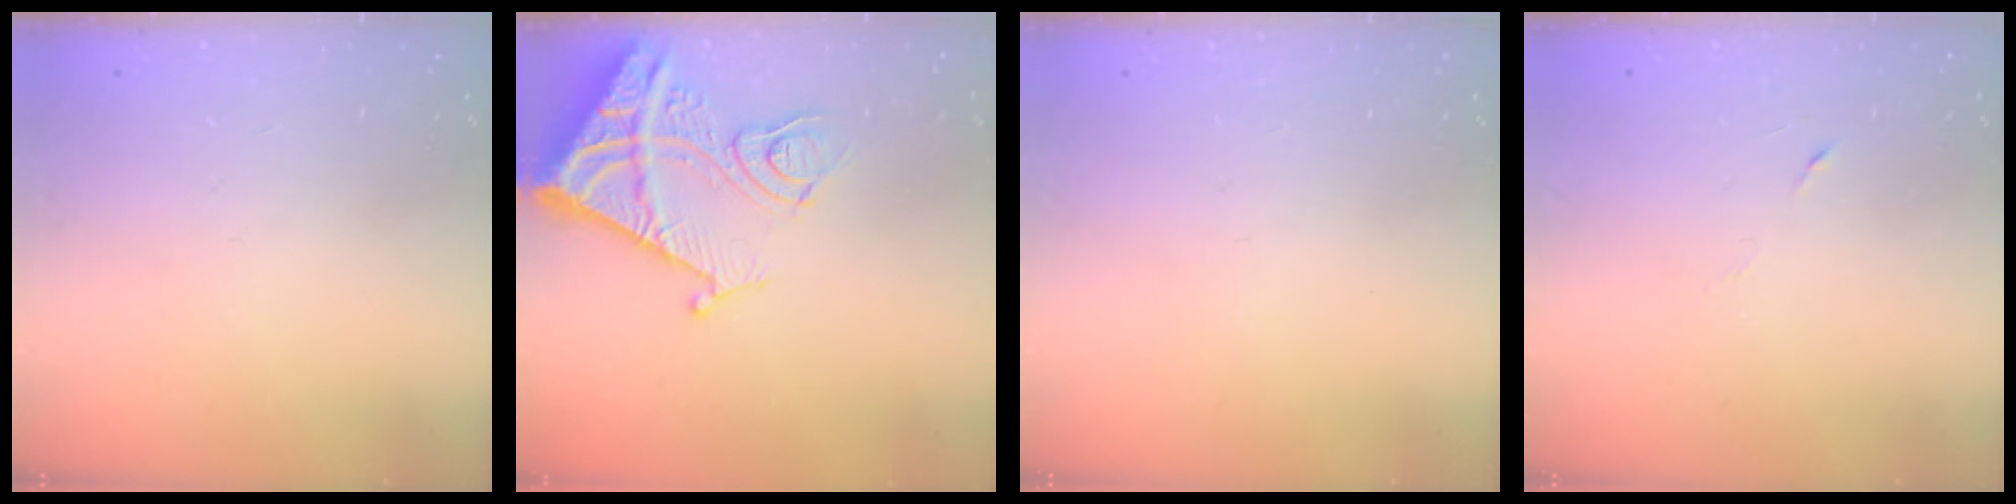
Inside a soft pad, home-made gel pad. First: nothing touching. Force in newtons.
{"total": 13.8, "press": 13.8, "slide": 1.4}
{"total": 0.0}
{"total": 2.9, "press": 2.7, "slide": 1.0}